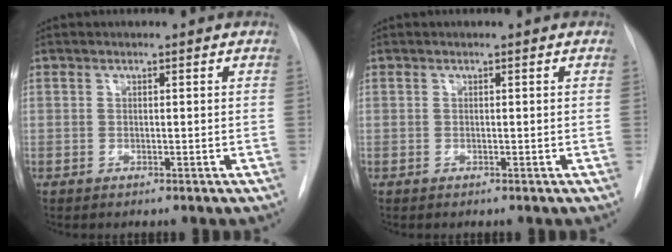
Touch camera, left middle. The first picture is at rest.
{"total": 0.0}